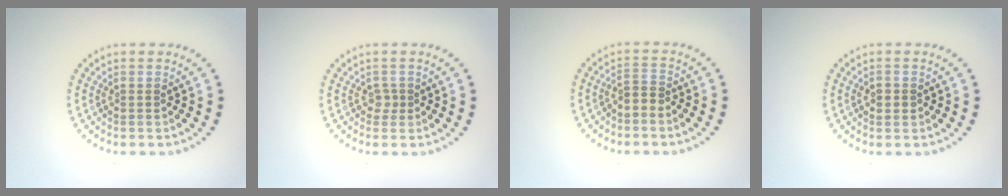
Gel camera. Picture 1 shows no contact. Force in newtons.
{"total": 0.9, "press": 0.7, "slide": 0.6}
{"total": 1.6, "press": 1.3, "slide": 1.0}
{"total": 0.8, "press": 0.8, "slide": 0.1}